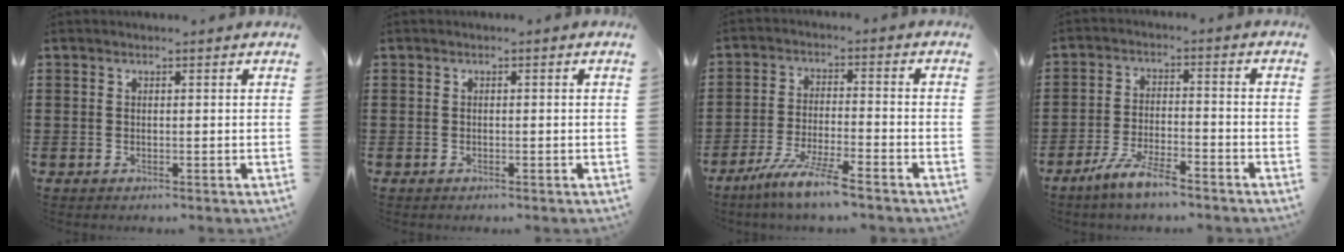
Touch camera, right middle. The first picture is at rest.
{"total": 0.0}
{"total": 6.8, "force": [-5.6, -0.4, 3.8], "torque": [-0.086, -0.020, -0.106]}
{"total": 6.2, "force": [-4.9, 0.6, 3.6], "torque": [-0.085, -0.011, -0.095]}